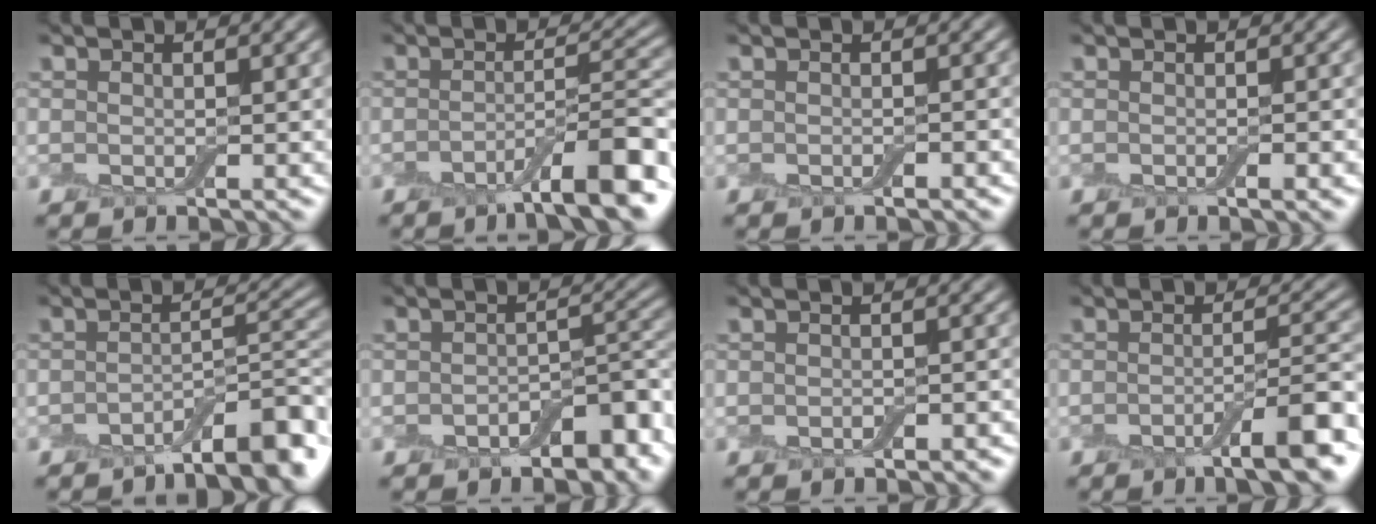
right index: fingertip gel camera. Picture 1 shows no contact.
{"total": 7.3, "force": [-3.8, 1.4, 6.1], "torque": [-0.082, 0.009, -0.062]}
{"total": 0.6, "force": [-0.4, 0.1, 0.5], "torque": [-0.007, 0.001, -0.004]}
{"total": 1.0, "force": [-0.4, 0.1, 1.0], "torque": [-0.013, 0.000, -0.006]}
{"total": 6.1, "force": [-4.1, 1.4, 4.3], "torque": [-0.055, 0.012, -0.061]}
{"total": 5.2, "force": [-2.5, 2.4, 3.8], "torque": [-0.048, 0.005, -0.037]}
{"total": 1.2, "force": [-0.6, 0.6, 0.8], "torque": [-0.015, -0.002, -0.008]}
{"total": 6.1, "force": [-2.9, 1.2, 5.2], "torque": [-0.070, 0.006, -0.046]}